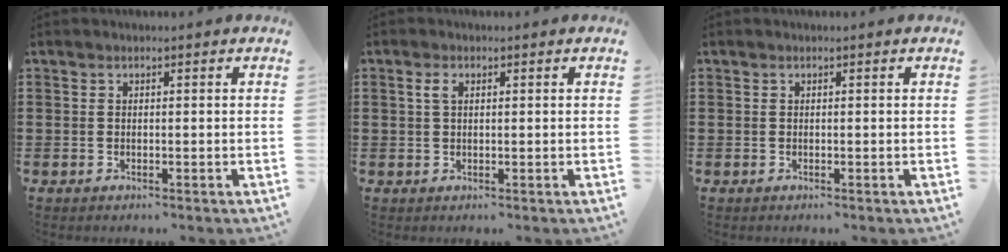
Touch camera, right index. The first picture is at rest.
{"total": 1.7, "force": [0.5, 0.8, 1.5], "torque": [-0.033, 0.005, 0.008]}
{"total": 0.0}